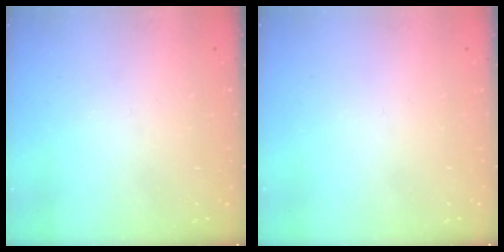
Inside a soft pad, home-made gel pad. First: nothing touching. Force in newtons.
{"total": 1.7, "press": 1.7, "slide": 0.1}